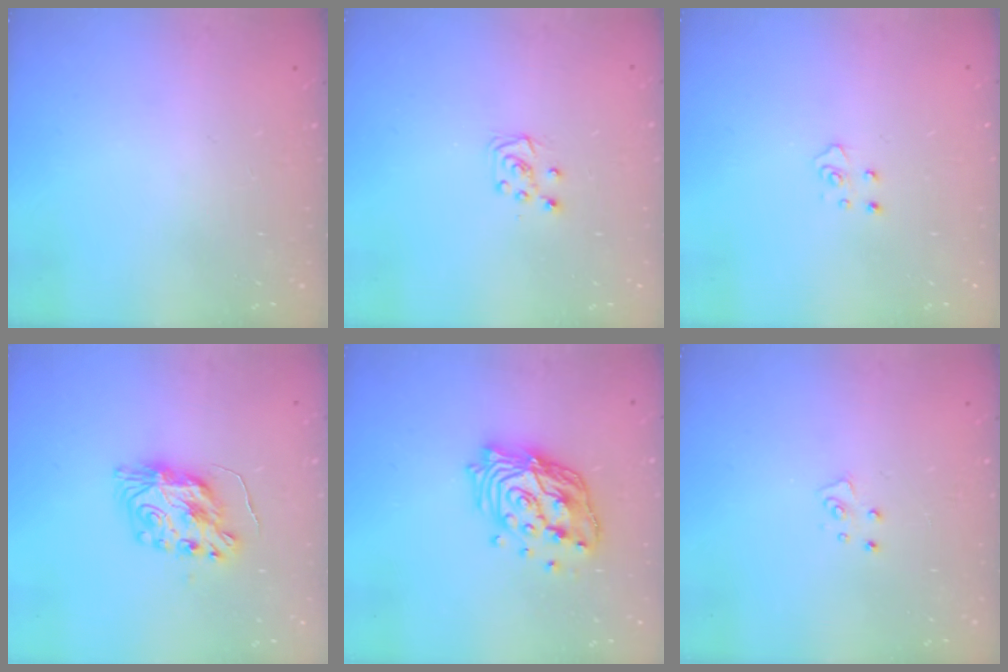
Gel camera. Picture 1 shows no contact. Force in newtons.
{"total": 5.8, "press": 5.7, "slide": 0.6}
{"total": 4.0, "press": 4.0, "slide": 0.4}
{"total": 9.4, "press": 9.4, "slide": 0.9}
{"total": 16.7, "press": 16.7, "slide": 1.5}
{"total": 4.0, "press": 4.0, "slide": 0.3}